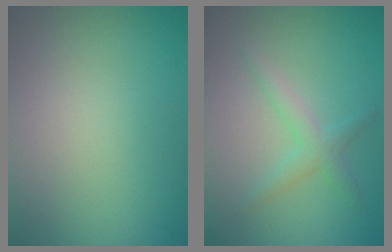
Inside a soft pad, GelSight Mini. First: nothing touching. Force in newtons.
{"total": 2.0, "press": 2.0, "slide": 0.1}